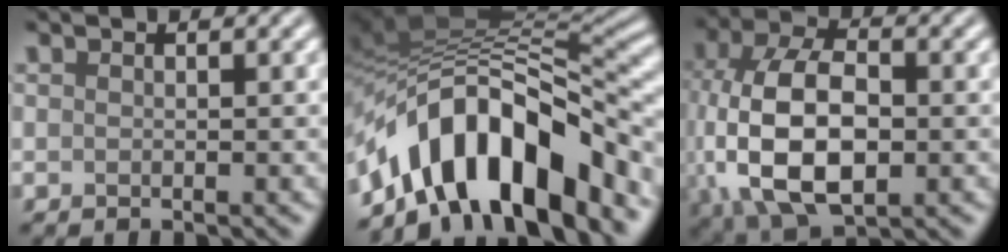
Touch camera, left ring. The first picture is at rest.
{"total": 13.1, "force": [-6.9, 5.4, 9.7], "torque": [-0.141, 0.013, -0.124]}
{"total": 11.9, "force": [-1.1, 6.9, 9.6], "torque": [-0.210, -0.005, -0.018]}